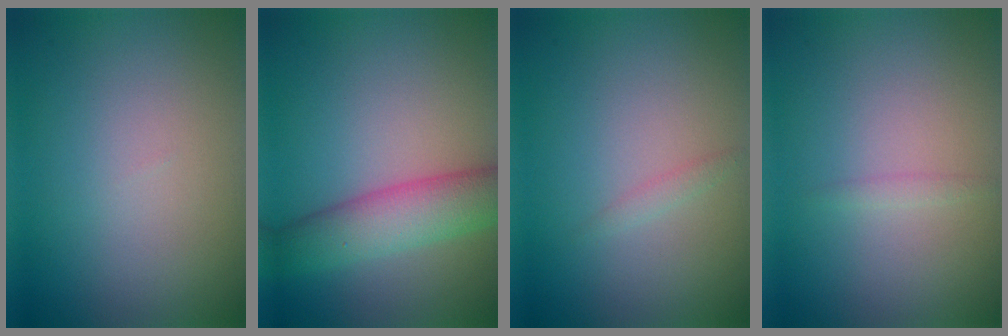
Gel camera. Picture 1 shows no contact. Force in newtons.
{"total": 5.5, "press": 5.5, "slide": 0.1}
{"total": 0.7, "press": 0.7, "slide": 0.1}
{"total": 0.7, "press": 0.7, "slide": 0.0}